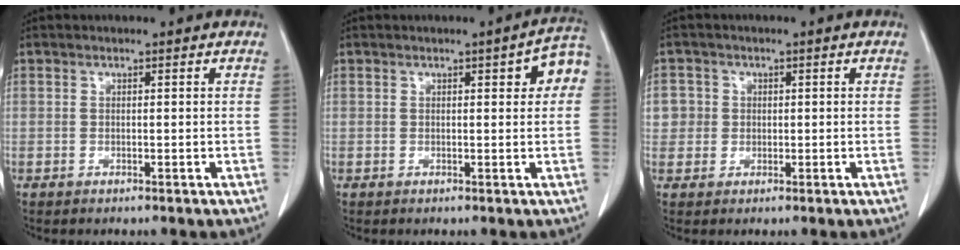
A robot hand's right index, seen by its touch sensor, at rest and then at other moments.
{"total": 4.6, "force": [1.2, 1.2, 4.3], "torque": [-0.046, 0.014, 0.007]}
{"total": 3.4, "force": [0.4, 3.4, 0.1], "torque": [0.015, 0.008, 0.007]}